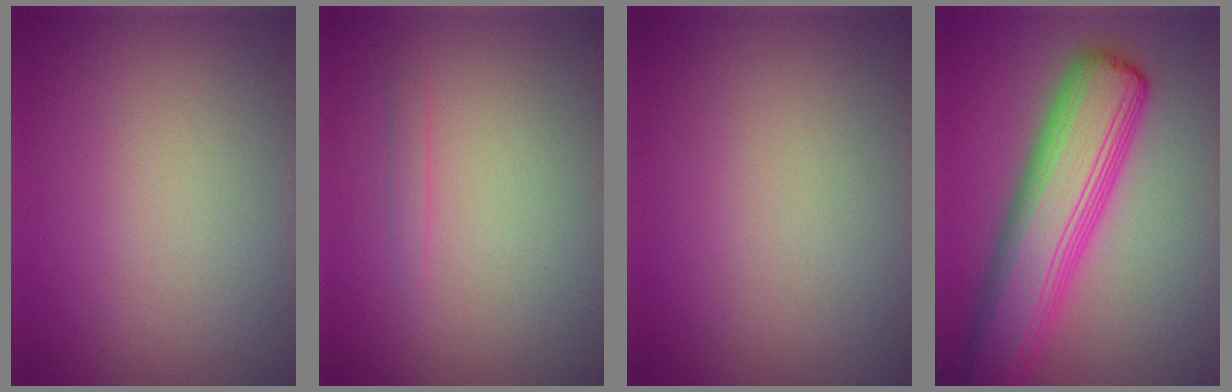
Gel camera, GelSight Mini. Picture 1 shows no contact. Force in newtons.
{"total": 0.7, "press": 0.7, "slide": 0.1}
{"total": 0.0}
{"total": 9.1, "press": 9.1, "slide": 0.1}